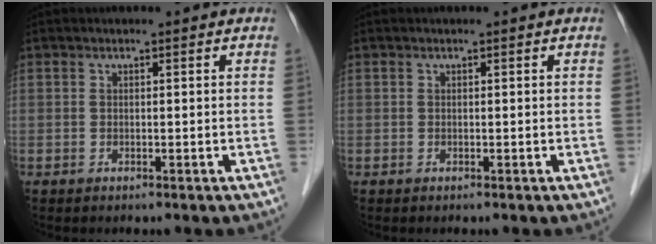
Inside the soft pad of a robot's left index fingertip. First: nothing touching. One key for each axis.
{"total": 0.0}